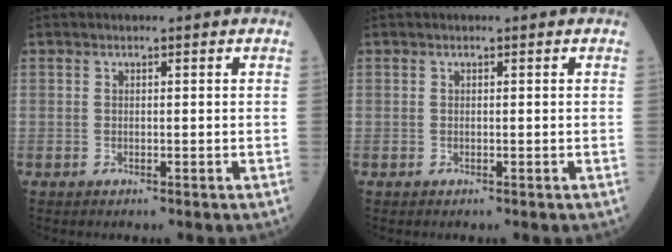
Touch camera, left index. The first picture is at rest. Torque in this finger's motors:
{"motor_torque": [0.03, 0.16, 0.00, 0.00]}